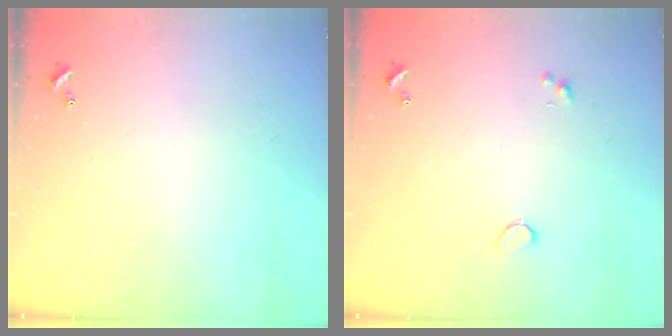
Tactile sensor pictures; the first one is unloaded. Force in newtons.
{"total": 0.8, "press": 0.7, "slide": 0.4}